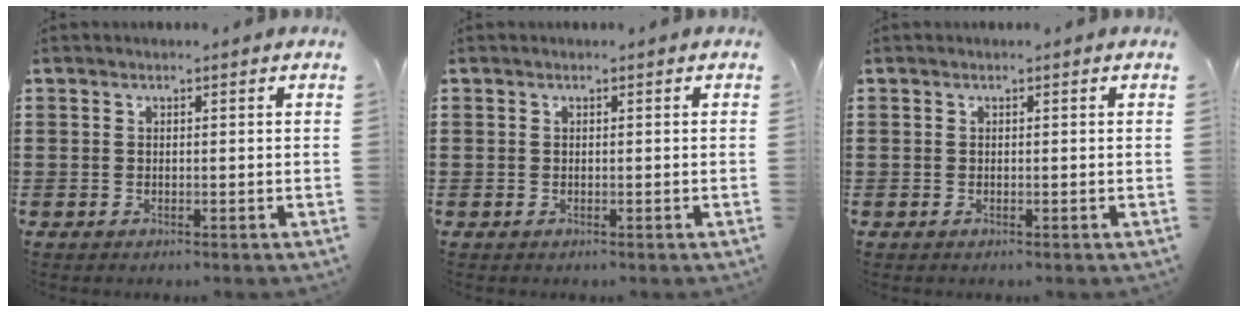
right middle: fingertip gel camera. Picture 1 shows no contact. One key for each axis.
{"total": 0.0}
{"total": 0.0}